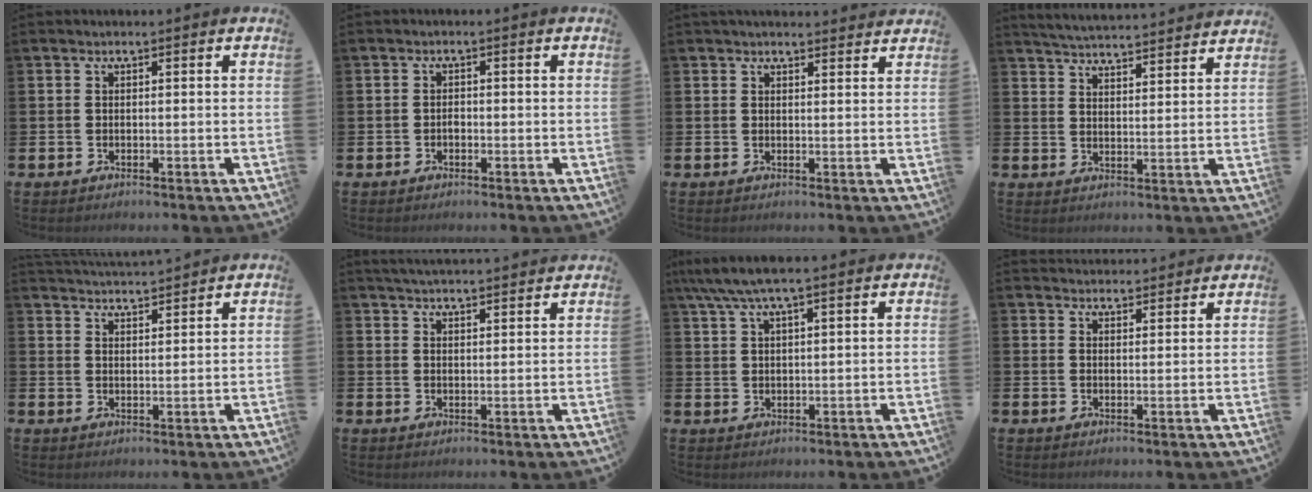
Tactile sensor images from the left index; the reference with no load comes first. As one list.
[{"total": 0.9, "force": [-0.4, 0.7, 0.5], "torque": [-0.006, 0.000, -0.009]}, {"total": 2.2, "force": [2.1, 0.4, 0.1], "torque": [0.002, -0.012, 0.037]}, {"total": 5.0, "force": [5.0, 0.1, 0.3], "torque": [-0.020, -0.036, 0.088]}, {"total": 3.9, "force": [3.9, -0.1, -0.2], "torque": [-0.006, -0.025, 0.071]}, {"total": 3.6, "force": [3.6, -0.1, 0.2], "torque": [-0.011, -0.017, 0.066]}, {"total": 5.2, "force": [4.1, 1.1, 3.1], "torque": [-0.076, -0.002, 0.075]}, {"total": 3.0, "force": [2.9, 0.5, -0.2], "torque": [-0.002, -0.014, 0.054]}]